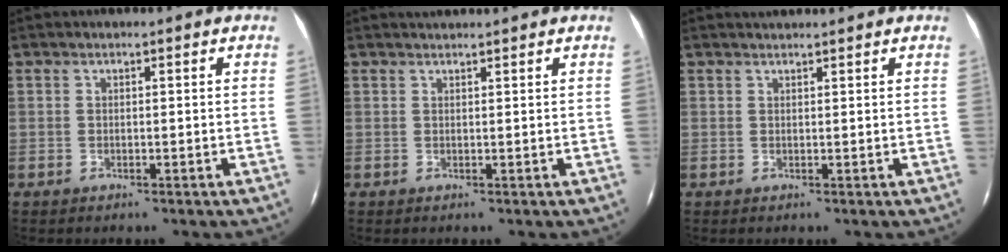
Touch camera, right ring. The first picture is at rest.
{"total": 1.4, "force": [1.4, -0.2, 0.2], "torque": [-0.010, -0.001, 0.020]}
{"total": 1.6, "force": [1.6, -0.2, 0.3], "torque": [-0.012, 0.001, 0.022]}